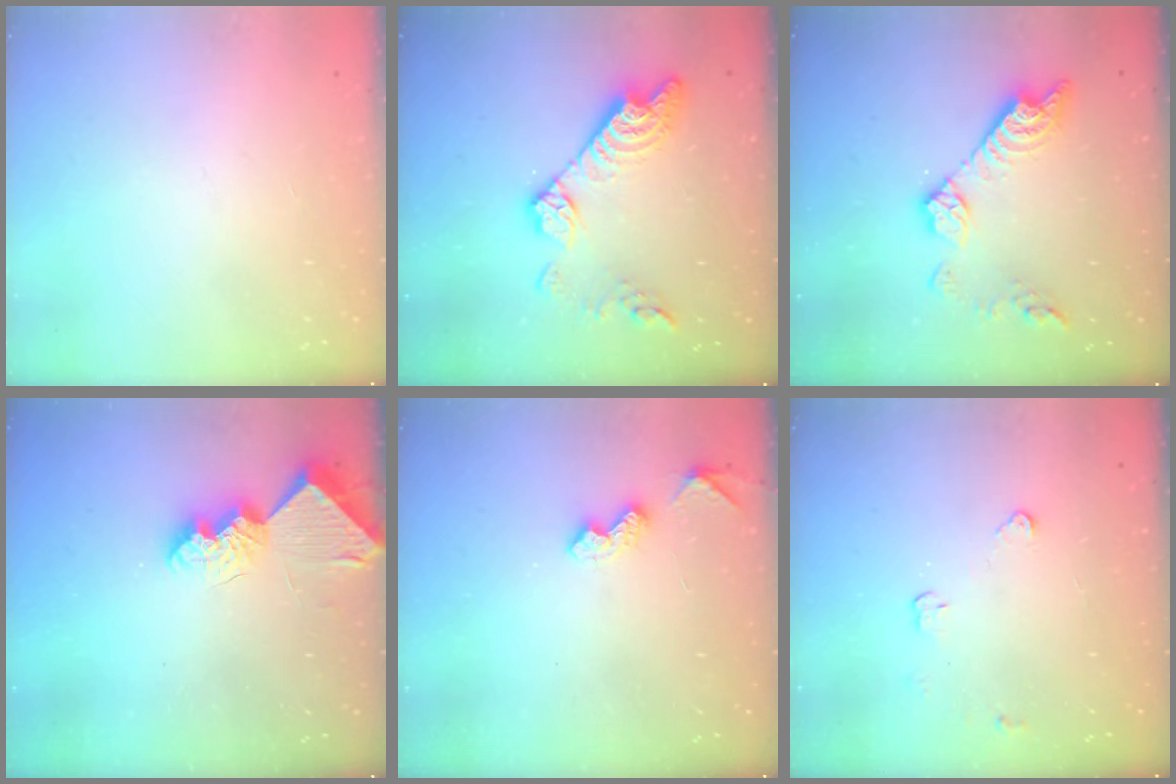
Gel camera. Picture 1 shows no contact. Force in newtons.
{"total": 14.9, "press": 14.9, "slide": 1.1}
{"total": 13.6, "press": 13.5, "slide": 0.8}
{"total": 9.5, "press": 9.5, "slide": 0.9}
{"total": 4.5, "press": 4.5, "slide": 0.7}
{"total": 2.9, "press": 2.9, "slide": 0.4}